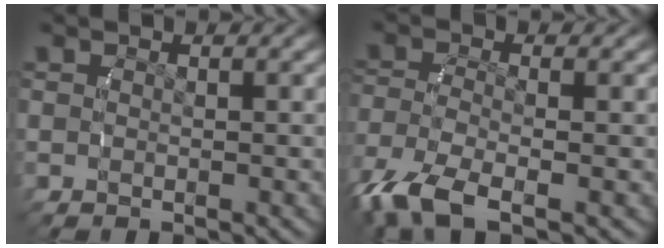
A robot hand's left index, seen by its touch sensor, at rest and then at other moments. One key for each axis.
{"total": 6.0, "fx": -2.7, "fy": 3.4, "fz": 4.2, "tx": -0.121, "ty": -0.047, "tz": -0.018}